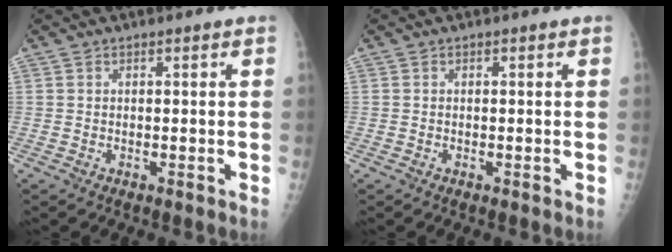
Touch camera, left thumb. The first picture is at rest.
{"total": 0.0}